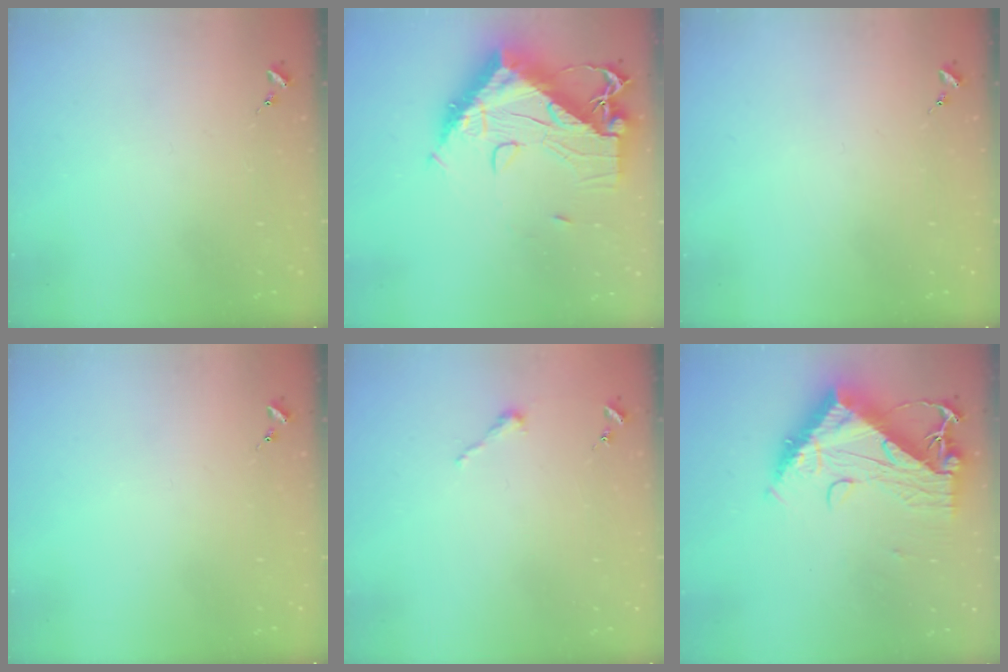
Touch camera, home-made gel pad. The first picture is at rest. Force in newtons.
{"total": 18.2, "press": 18.1, "slide": 1.9}
{"total": 0.0}
{"total": 0.0}
{"total": 2.5, "press": 2.5, "slide": 0.2}
{"total": 15.6, "press": 15.5, "slide": 1.5}